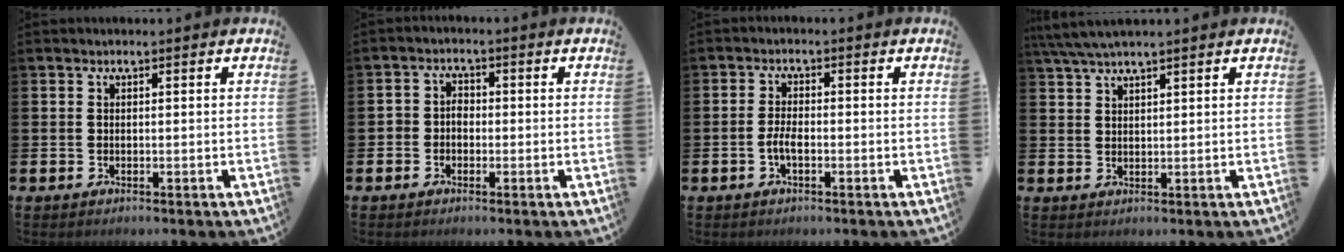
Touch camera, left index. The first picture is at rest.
{"total": 2.3, "force": [-1.1, 1.9, 0.9], "torque": [-0.012, 0.005, -0.027]}
{"total": 2.3, "force": [-0.8, 0.9, 2.0], "torque": [-0.030, 0.001, -0.018]}
{"total": 3.7, "force": [3.2, 0.4, 1.9], "torque": [-0.049, -0.003, 0.061]}